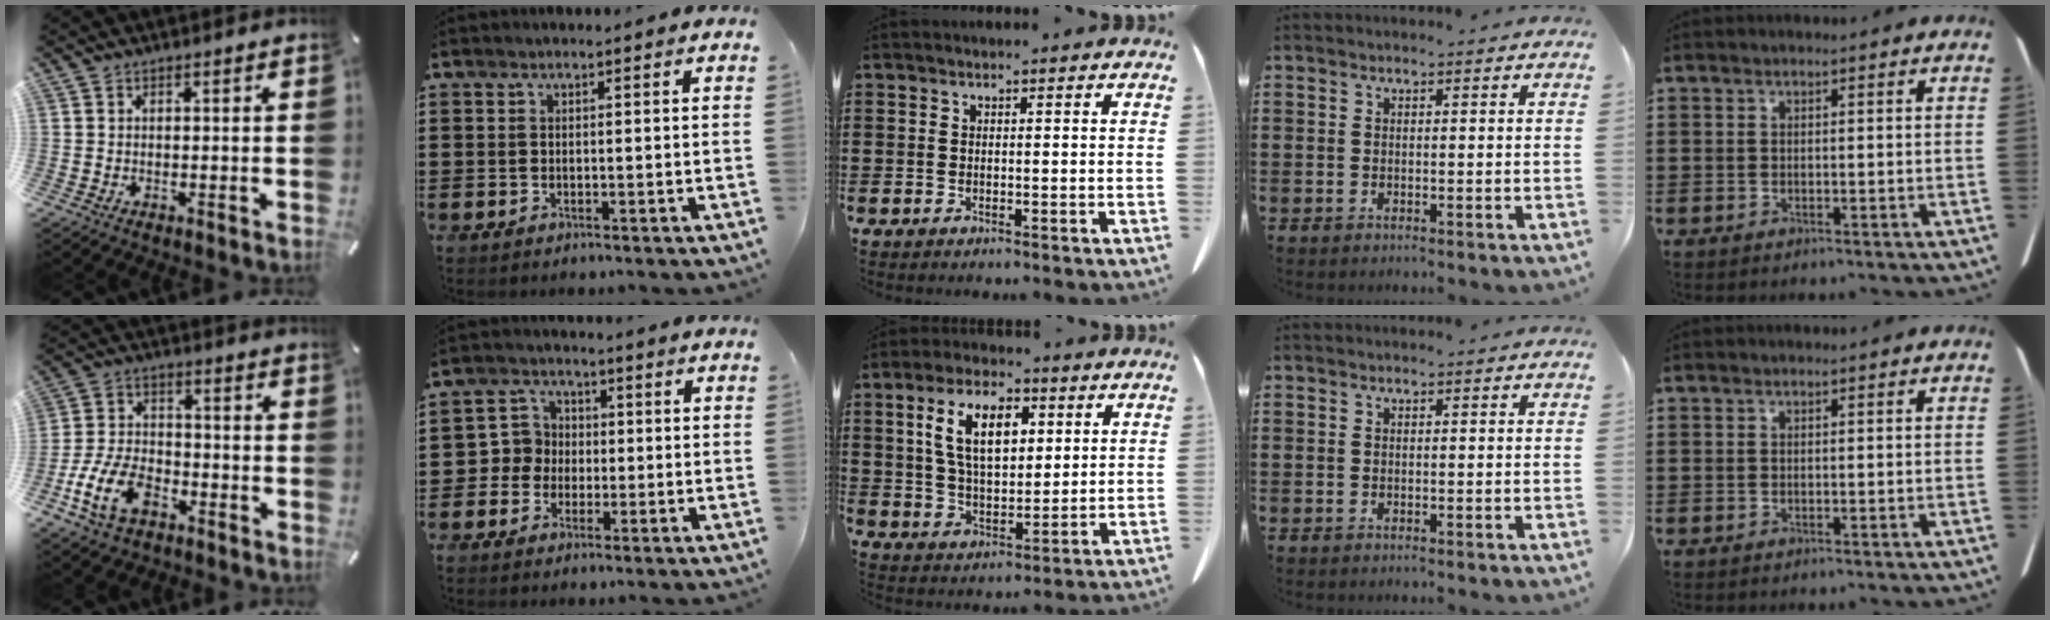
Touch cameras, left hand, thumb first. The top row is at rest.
{"thumb": {"total": 12.7, "force": [-6.5, 7.9, 7.6], "torque": [-0.166, 0.030, -0.120]}, "index": {"total": 4.3, "force": [-1.0, 4.2, 0.4], "torque": [-0.036, 0.009, -0.025]}, "middle": {"total": 9.8, "force": [4.2, 5.0, 7.3], "torque": [-0.152, 0.014, 0.075]}}